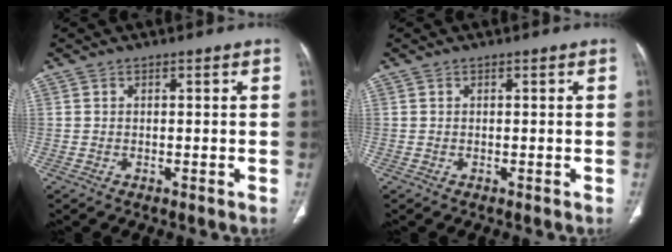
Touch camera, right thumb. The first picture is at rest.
{"total": 0.0}